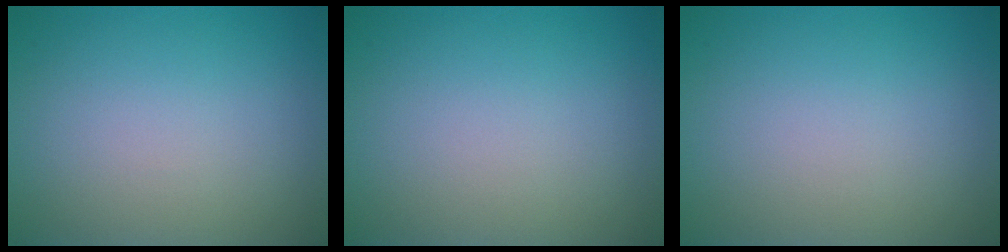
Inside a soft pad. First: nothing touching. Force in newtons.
{"total": 0.0}
{"total": 0.0}